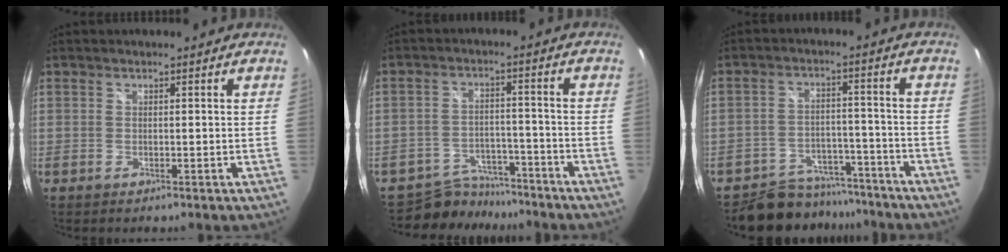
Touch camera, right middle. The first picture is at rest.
{"total": 8.1, "force": [-7.4, 3.3, 0.3], "torque": [-0.023, 0.012, -0.115]}
{"total": 11.0, "force": [-9.7, 5.0, 1.3], "torque": [-0.037, 0.025, -0.134]}